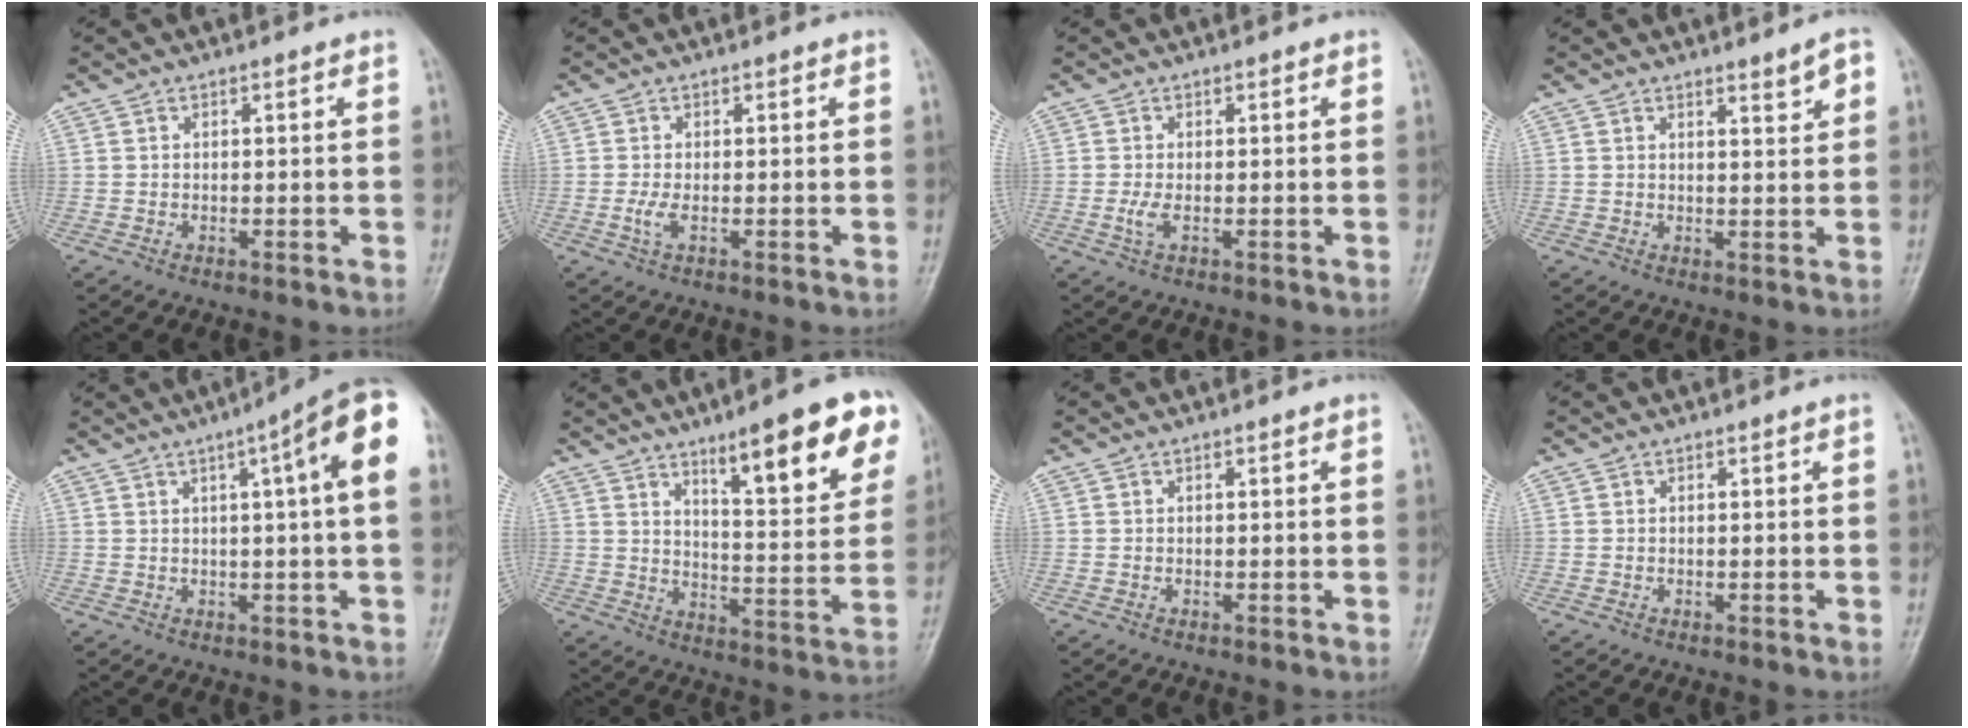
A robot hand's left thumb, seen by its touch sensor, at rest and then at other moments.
{"total": 2.1, "force": [-0.3, 0.9, 1.9], "torque": [-0.044, -0.003, -0.005]}
{"total": 2.0, "force": [-0.1, 0.9, 1.8], "torque": [-0.041, -0.003, -0.003]}
{"total": 3.2, "force": [1.9, 0.7, 2.4], "torque": [-0.028, -0.013, 0.028]}
{"total": 11.5, "force": [3.3, 1.0, 11.0], "torque": [-0.148, 0.018, 0.035]}
{"total": 17.4, "force": [9.8, 4.0, 13.8], "torque": [-0.156, -0.044, 0.142]}
{"total": 0.0}
{"total": 0.0}